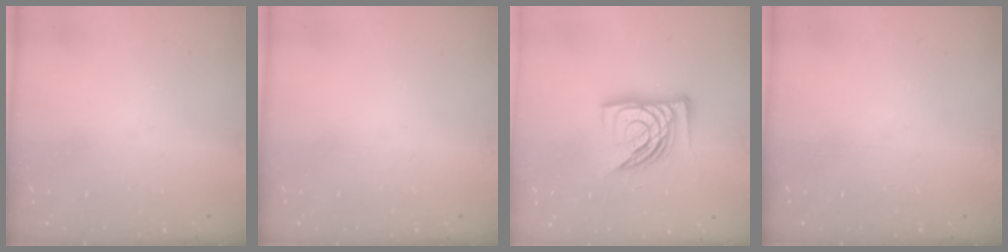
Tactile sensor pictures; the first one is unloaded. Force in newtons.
{"total": 0.0}
{"total": 14.8, "press": 14.6, "slide": 1.9}
{"total": 0.0}